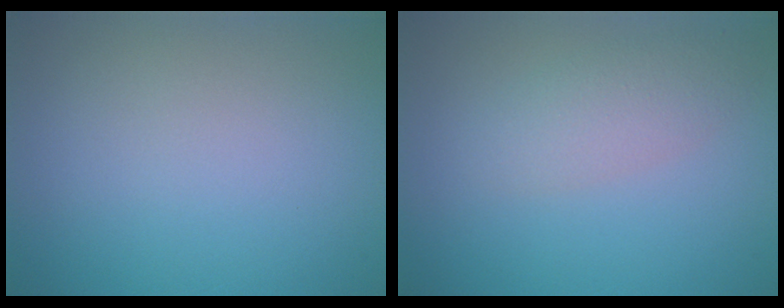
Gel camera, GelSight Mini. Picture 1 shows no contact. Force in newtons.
{"total": 2.4, "press": 2.4, "slide": 0.1}